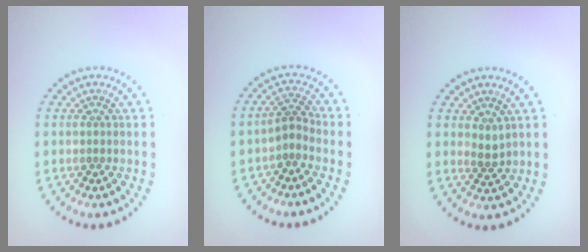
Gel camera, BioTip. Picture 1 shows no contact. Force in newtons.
{"total": 1.9, "press": 1.3, "slide": 1.4}
{"total": 1.1, "press": 0.9, "slide": 0.7}